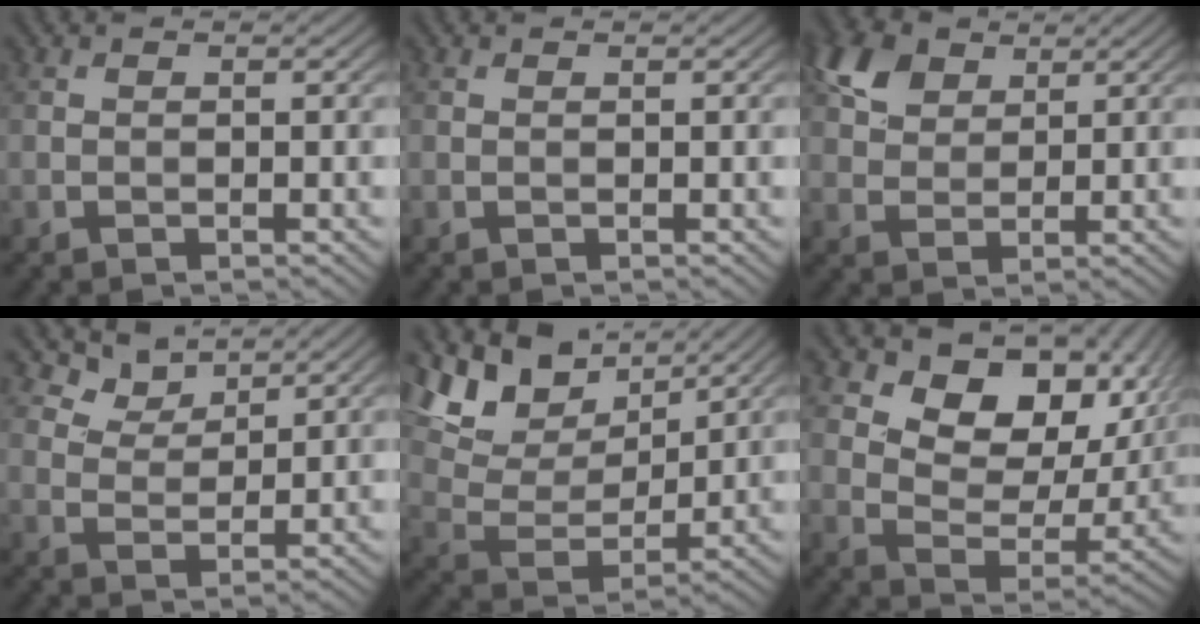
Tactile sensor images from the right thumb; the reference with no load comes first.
{"total": 0.0}
{"total": 6.0, "force": [3.4, 3.9, 3.1], "torque": [-0.076, 0.010, 0.066]}
{"total": 4.5, "force": [3.7, 2.0, 1.7], "torque": [-0.046, -0.002, 0.075]}
{"total": 12.6, "force": [7.9, 6.2, 7.6], "torque": [-0.186, 0.015, 0.124]}
{"total": 12.4, "force": [5.8, 7.8, 7.7], "torque": [-0.133, -0.001, 0.091]}